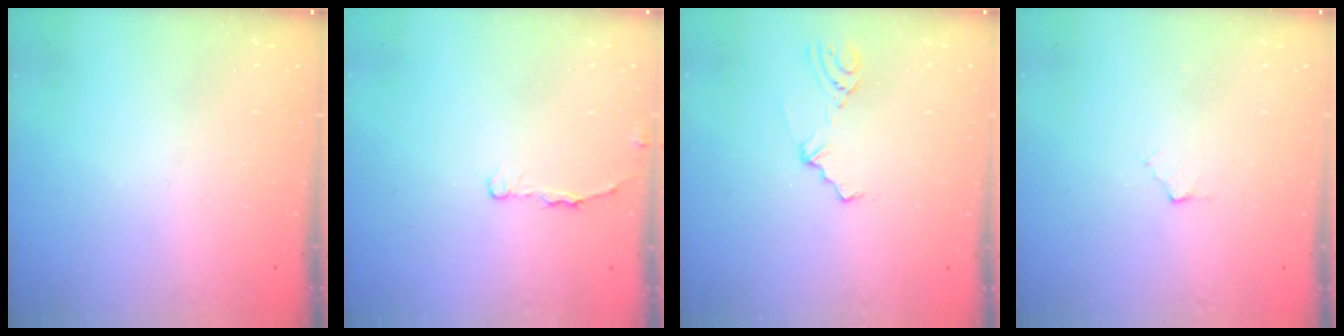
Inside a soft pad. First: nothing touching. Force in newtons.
{"total": 2.8, "press": 2.7, "slide": 0.5}
{"total": 2.9, "press": 2.8, "slide": 0.8}
{"total": 2.9, "press": 2.9, "slide": 0.5}